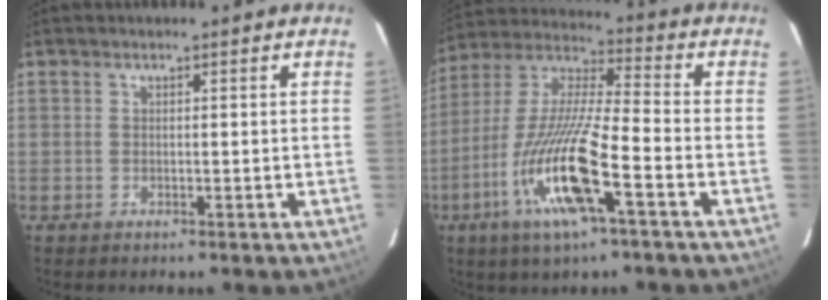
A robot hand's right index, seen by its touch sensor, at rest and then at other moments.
{"total": 16.3, "force": [-6.3, 1.7, 15.0], "torque": [-0.310, -0.013, -0.119]}